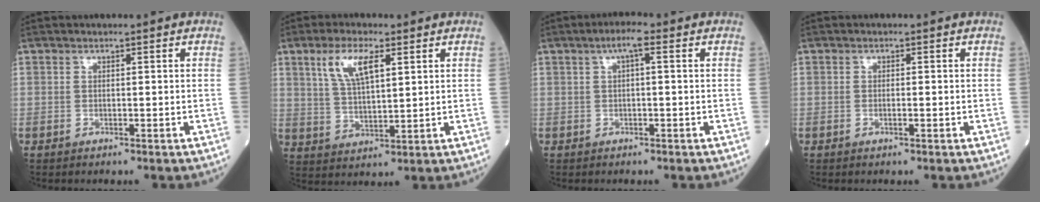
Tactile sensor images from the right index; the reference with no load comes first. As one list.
[{"total": 8.0, "force": [3.5, 2.7, 6.7], "torque": [-0.144, 0.010, 0.073]}, {"total": 3.4, "force": [1.3, 1.0, 3.0], "torque": [-0.066, 0.018, 0.023]}, {"total": 1.2, "force": [-0.3, 0.5, 1.0], "torque": [-0.029, 0.000, -0.003]}]